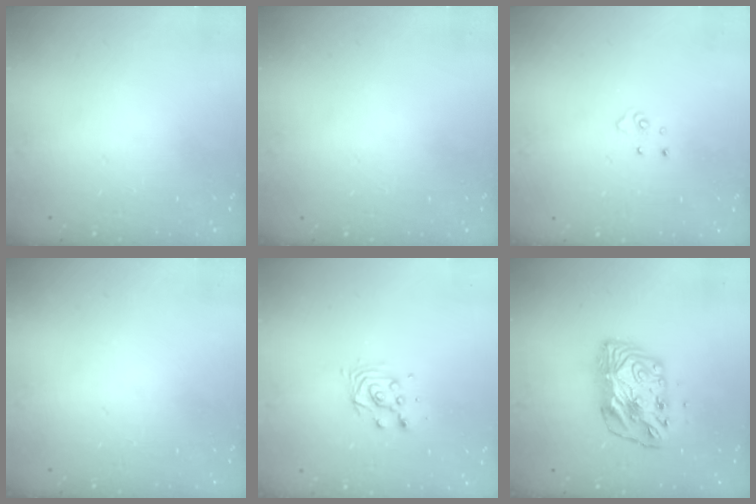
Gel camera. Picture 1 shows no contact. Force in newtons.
{"total": 0.0}
{"total": 3.7, "press": 3.7, "slide": 0.3}
{"total": 0.0}
{"total": 4.7, "press": 4.7, "slide": 0.4}
{"total": 9.6, "press": 9.5, "slide": 1.0}